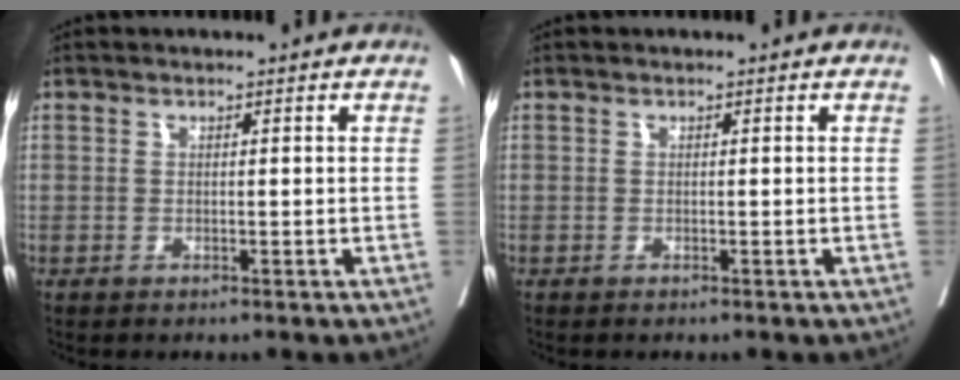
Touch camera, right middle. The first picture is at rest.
{"total": 0.0}